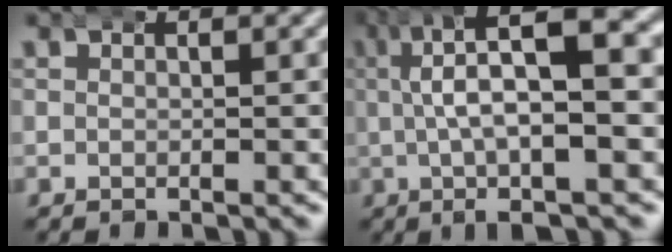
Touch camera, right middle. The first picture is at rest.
{"total": 9.7, "force": [1.3, 3.5, 9.0], "torque": [-0.128, 0.017, 0.015]}